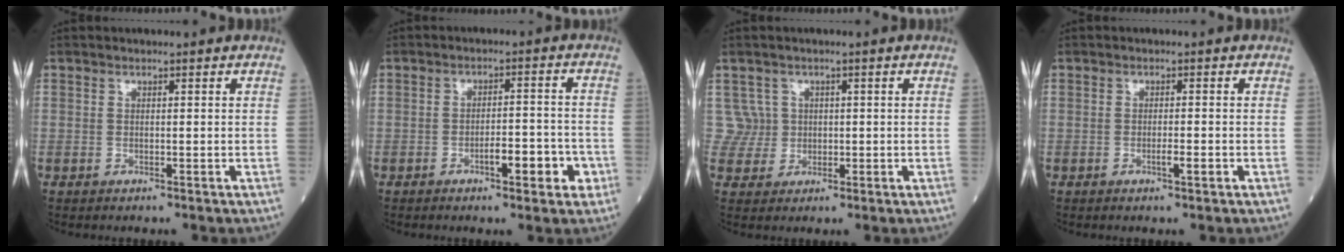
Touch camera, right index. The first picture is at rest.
{"total": 6.0, "force": [-2.6, 1.6, 5.1], "torque": [-0.068, 0.009, -0.035]}
{"total": 3.6, "force": [1.0, 3.5, -0.5], "torque": [0.026, 0.011, 0.018]}
{"total": 1.7, "force": [-0.7, 0.1, 1.5], "torque": [-0.024, -0.001, -0.011]}